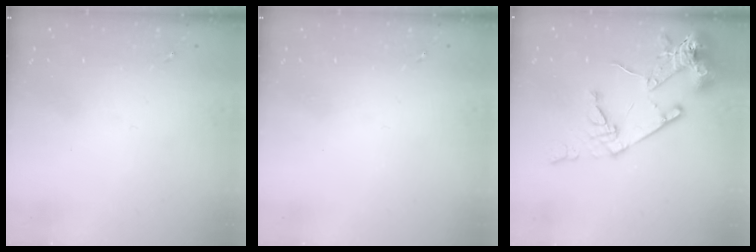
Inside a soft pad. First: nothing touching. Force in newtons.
{"total": 0.0}
{"total": 16.7, "press": 16.5, "slide": 2.1}